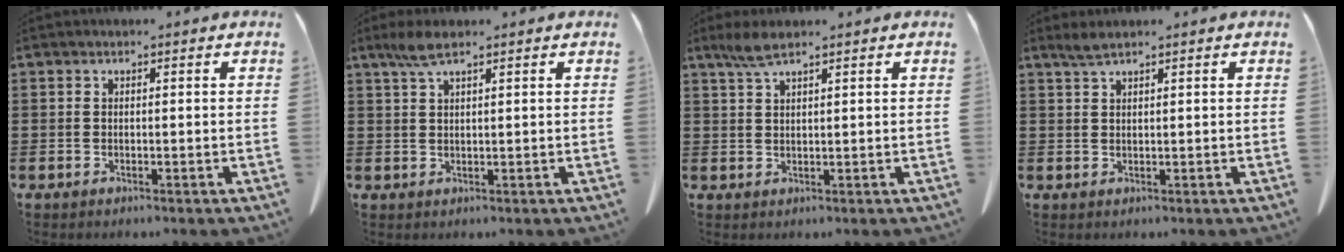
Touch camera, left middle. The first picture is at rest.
{"total": 3.6, "force": [2.2, 0.8, 2.7], "torque": [-0.059, 0.003, 0.039]}
{"total": 3.6, "force": [2.4, 0.8, 2.6], "torque": [-0.056, 0.001, 0.044]}
{"total": 1.8, "force": [1.4, 0.2, 1.2], "torque": [-0.026, 0.001, 0.026]}